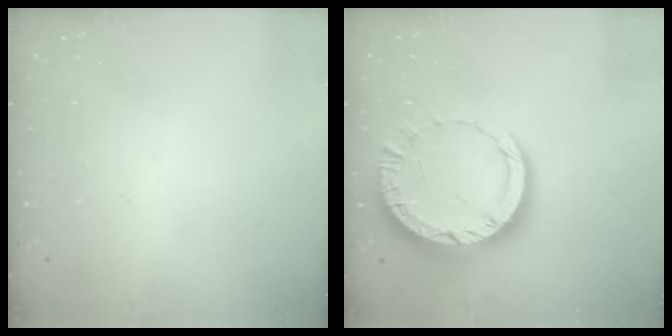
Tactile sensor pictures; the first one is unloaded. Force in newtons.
{"total": 10.4, "press": 10.4, "slide": 1.0}